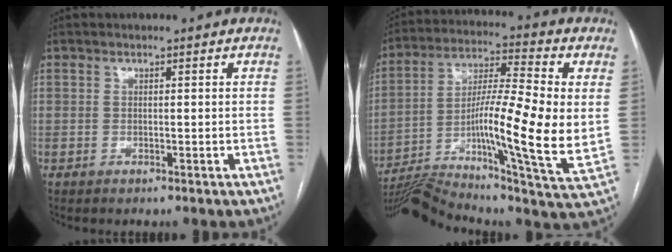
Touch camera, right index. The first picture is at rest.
{"total": 22.3, "force": [-3.5, 2.3, 21.9], "torque": [-0.371, 0.000, -0.059]}